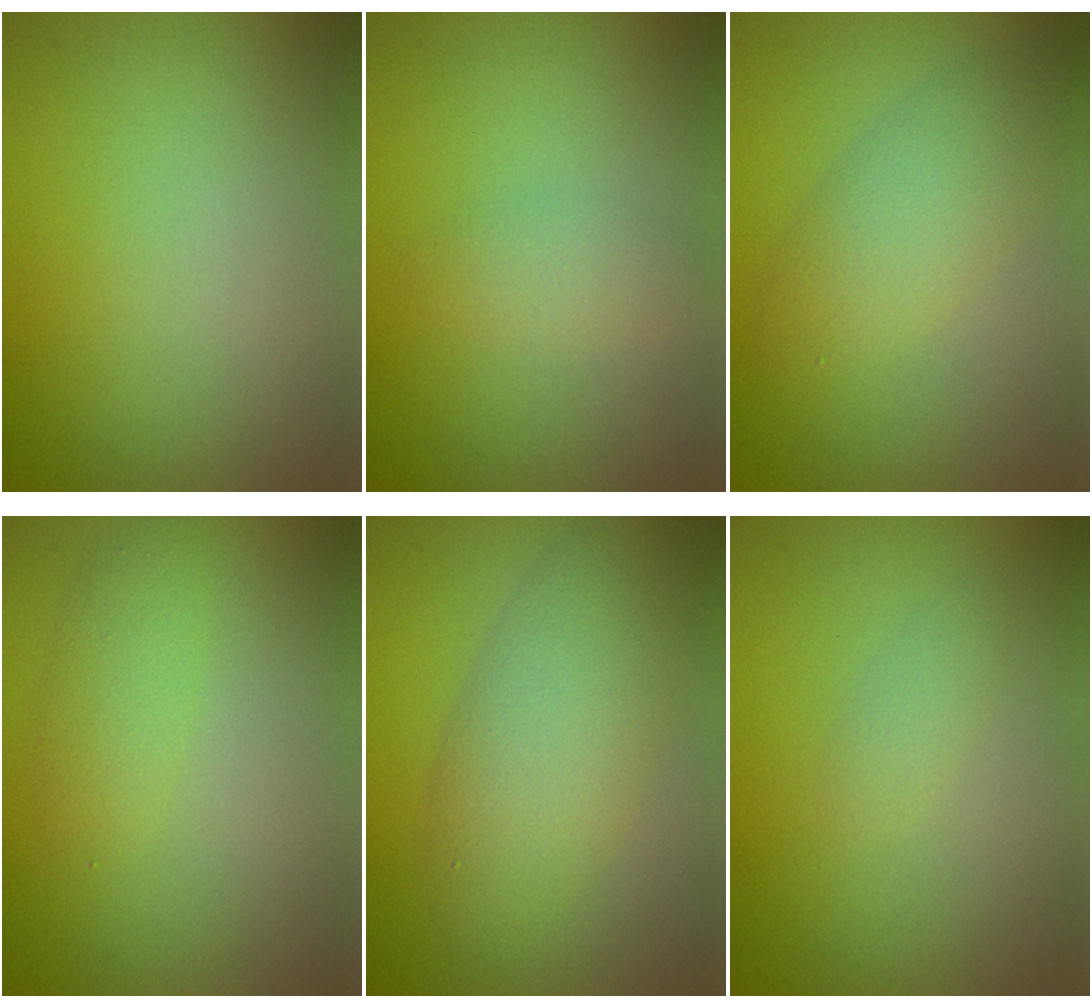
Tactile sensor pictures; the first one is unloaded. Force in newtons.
{"total": 1.6, "press": 1.6, "slide": 0.1}
{"total": 3.5, "press": 3.5, "slide": 0.1}
{"total": 1.8, "press": 1.8, "slide": 0.0}
{"total": 5.6, "press": 5.6, "slide": 0.3}
{"total": 1.1, "press": 1.1, "slide": 0.1}